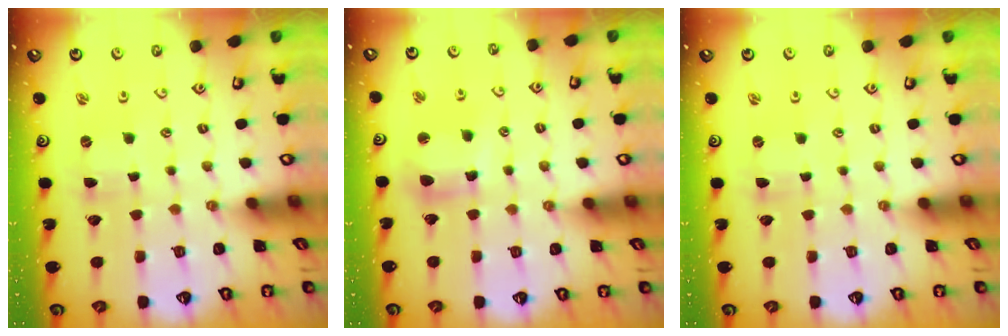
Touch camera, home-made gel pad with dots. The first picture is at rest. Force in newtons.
{"total": 8.6, "press": 8.4, "slide": 1.4}
{"total": 0.0}